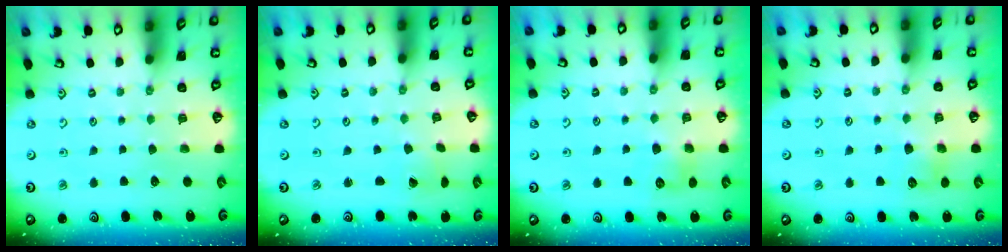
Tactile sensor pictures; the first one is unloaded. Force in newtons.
{"total": 0.6, "press": 0.6, "slide": 0.1}
{"total": 6.3, "press": 6.3, "slide": 0.7}
{"total": 5.0, "press": 5.0, "slide": 0.8}